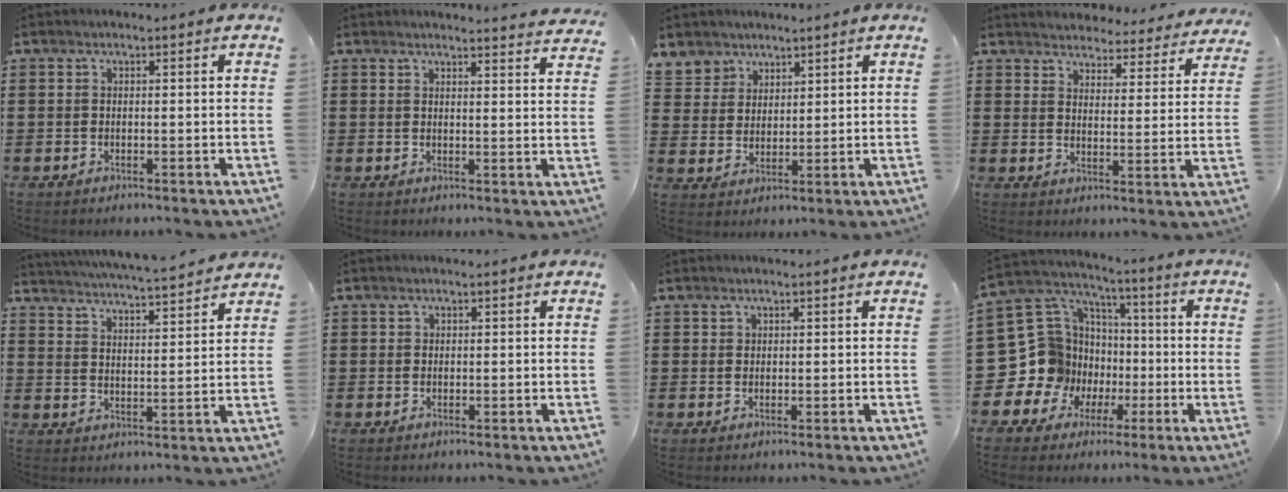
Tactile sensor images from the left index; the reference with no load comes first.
{"total": 2.9, "force": [2.8, -0.3, 0.3], "torque": [-0.007, -0.015, 0.052]}
{"total": 4.9, "force": [3.5, 3.4, -0.2], "torque": [-0.015, -0.004, 0.063]}
{"total": 4.0, "force": [3.9, 0.2, -0.4], "torque": [-0.010, -0.035, 0.064]}
{"total": 4.2, "force": [4.1, -0.4, 0.8], "torque": [-0.036, -0.032, 0.066]}
{"total": 0.6, "force": [0.2, 0.6, 0.0], "torque": [-0.003, 0.004, 0.004]}
{"total": 0.9, "force": [0.6, 0.7, 0.1], "torque": [-0.005, 0.002, 0.013]}
{"total": 13.8, "force": [-2.7, 13.0, 3.7], "torque": [-0.152, -0.023, -0.026]}